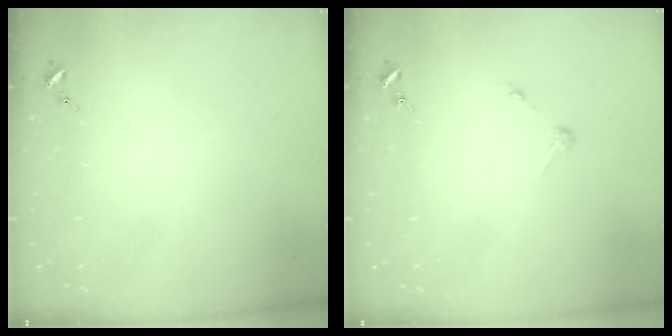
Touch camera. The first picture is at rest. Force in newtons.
{"total": 2.7, "press": 2.7, "slide": 0.3}